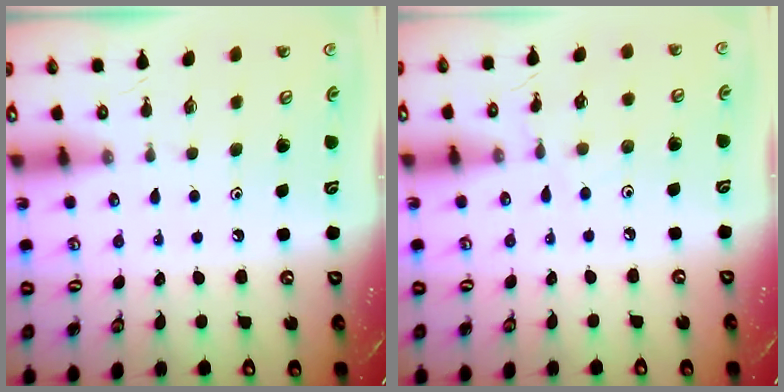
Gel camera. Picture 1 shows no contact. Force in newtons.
{"total": 2.7, "press": 2.7, "slide": 0.4}